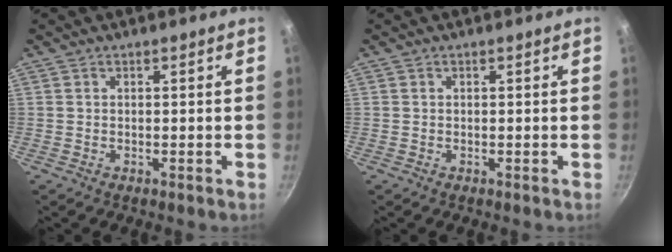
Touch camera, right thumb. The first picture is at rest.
{"total": 0.0}